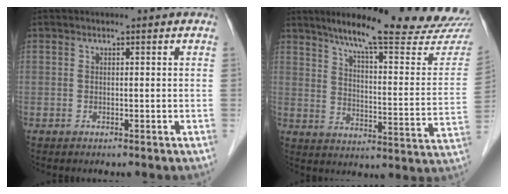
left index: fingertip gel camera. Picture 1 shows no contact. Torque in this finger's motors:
{"motor_torque": [0.66, -0.78, 0.29, 0.08]}